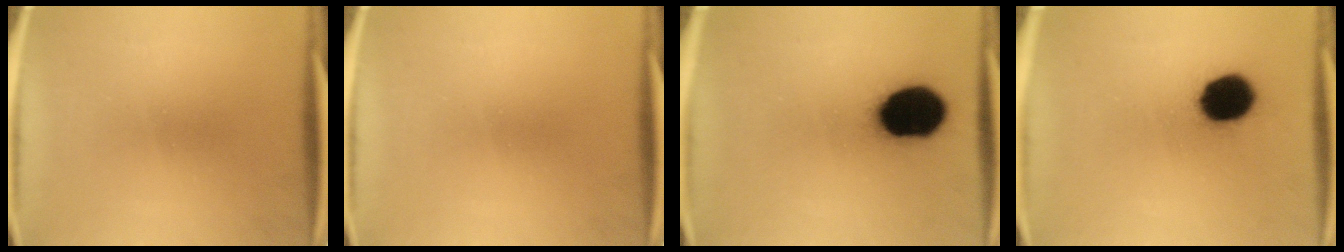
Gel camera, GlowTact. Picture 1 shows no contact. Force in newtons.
{"total": 0.0}
{"total": 19.3}
{"total": 13.6}